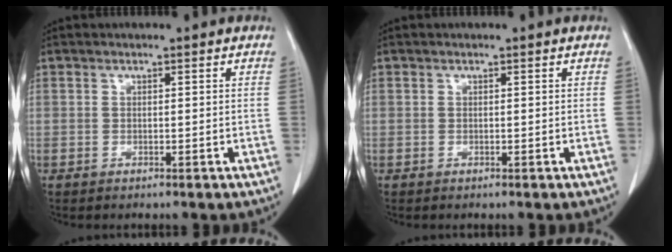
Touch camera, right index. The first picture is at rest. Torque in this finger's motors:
{"motor_torque": [-0.01, 0.02, -0.01, -0.01]}